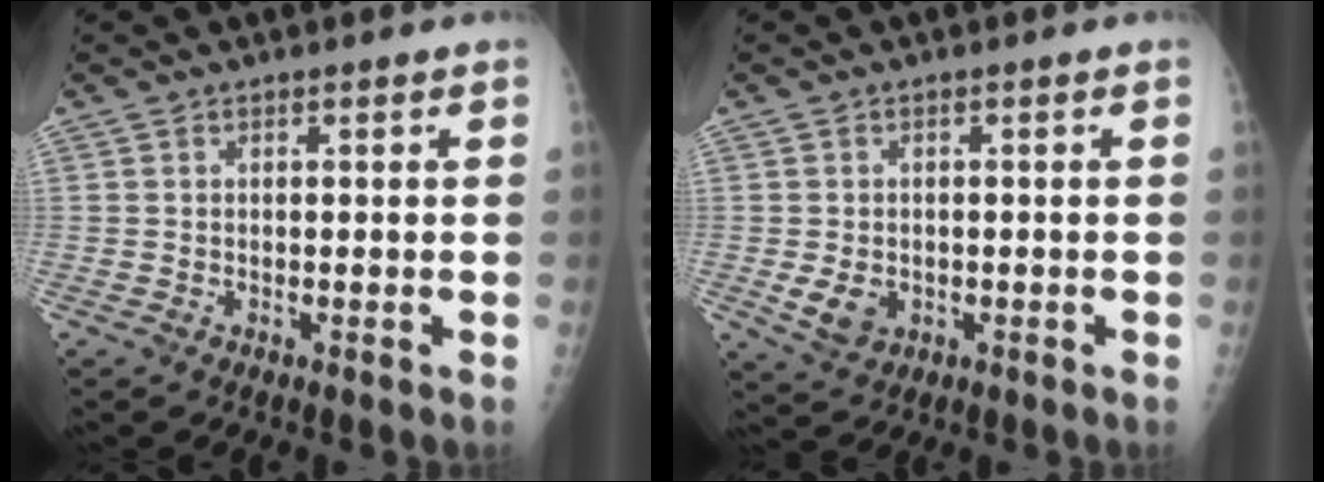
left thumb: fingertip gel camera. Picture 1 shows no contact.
{"total": 4.2, "force": [-0.7, 3.3, 2.5], "torque": [-0.035, -0.003, -0.003]}